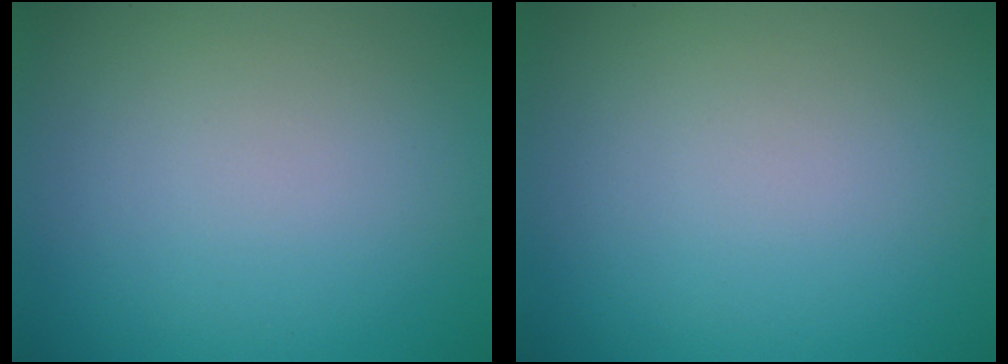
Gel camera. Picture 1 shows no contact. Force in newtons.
{"total": 0.0}